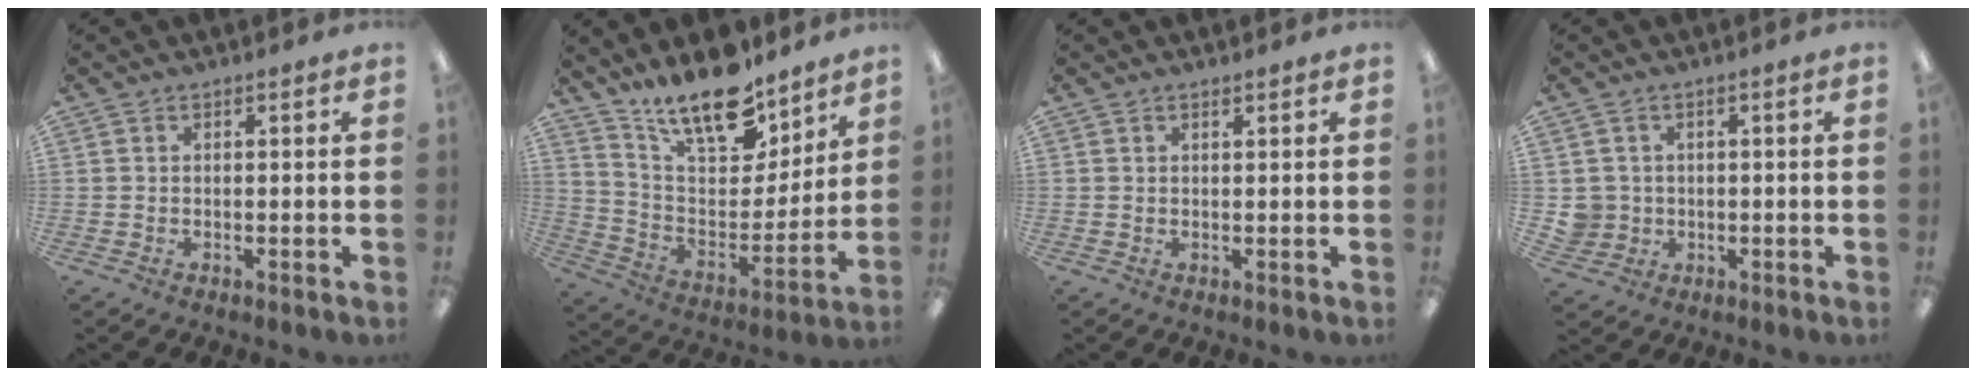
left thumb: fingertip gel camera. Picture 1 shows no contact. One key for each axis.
{"total": 18.6, "fx": 15.1, "fy": 7.0, "fz": 8.4, "tx": -0.156, "ty": -0.102, "tz": 0.267}
{"total": 0.7, "fx": 0.6, "fy": 0.1, "fz": 0.2, "tx": -0.005, "ty": 0.000, "tz": 0.011}
{"total": 3.8, "fx": 0.2, "fy": 3.8, "fz": 0.1, "tx": -0.005, "ty": 0.006, "tz": 0.005}